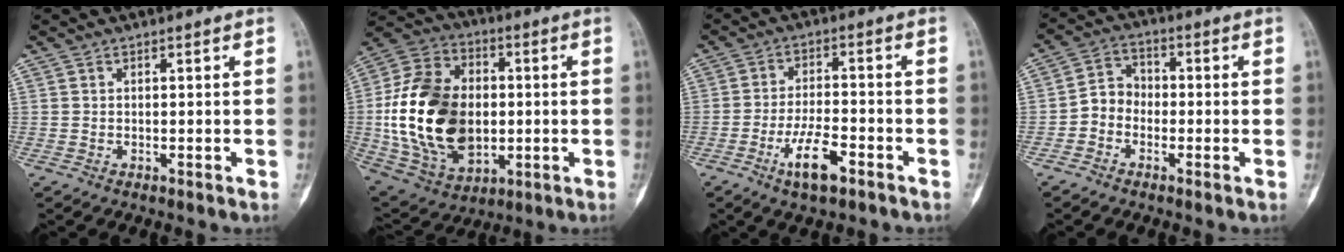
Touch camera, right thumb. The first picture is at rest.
{"total": 24.6, "force": [-0.8, 17.0, 17.8], "torque": [-0.325, 0.005, 0.000]}
{"total": 7.9, "force": [-4.2, 2.7, 6.2], "torque": [-0.115, 0.020, -0.070]}
{"total": 5.2, "force": [-1.8, 4.4, 2.2], "torque": [-0.015, 0.025, -0.050]}